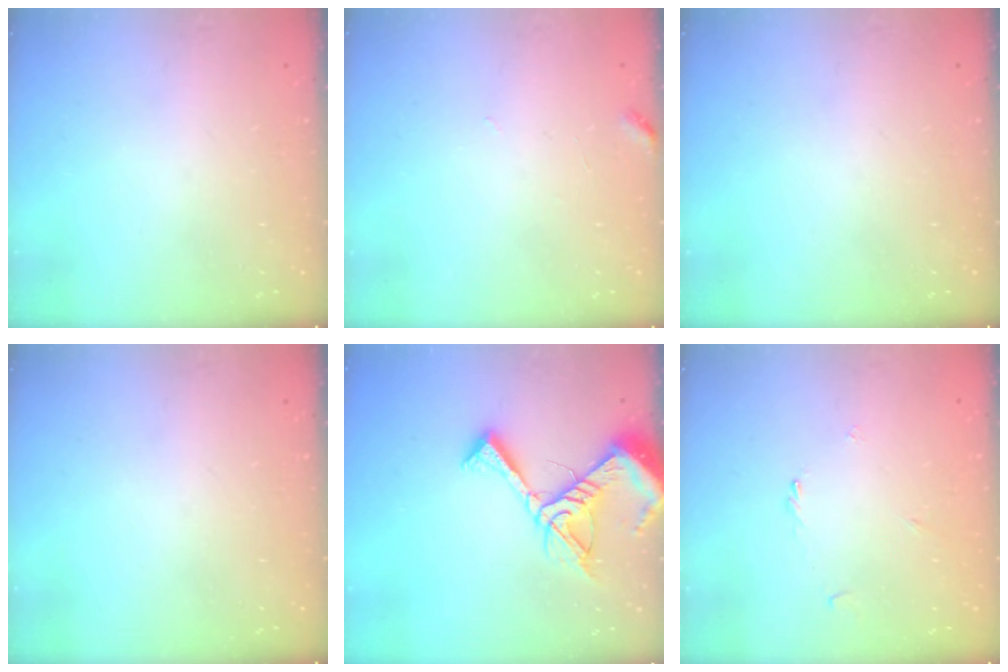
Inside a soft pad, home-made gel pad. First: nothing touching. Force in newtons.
{"total": 3.2, "press": 3.2, "slide": 0.4}
{"total": 0.0}
{"total": 0.0}
{"total": 12.8, "press": 12.7, "slide": 1.5}
{"total": 1.2, "press": 1.2, "slide": 0.4}